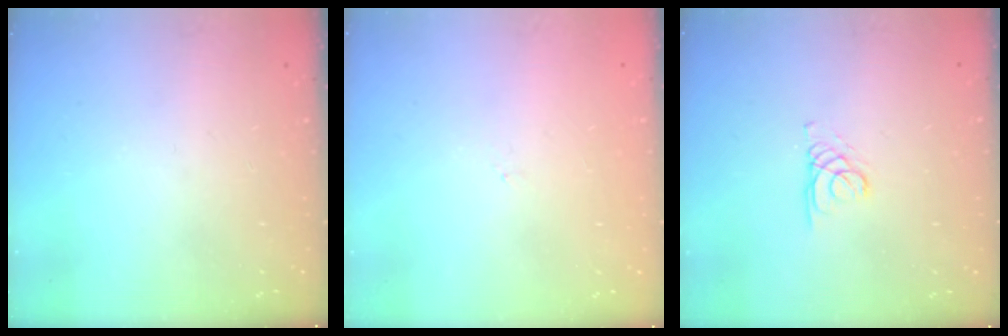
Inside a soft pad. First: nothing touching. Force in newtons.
{"total": 0.0}
{"total": 1.7, "press": 1.7, "slide": 0.1}